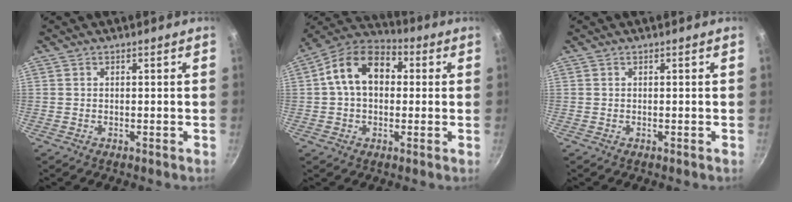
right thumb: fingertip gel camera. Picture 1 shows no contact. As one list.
[{"total": 13.0, "force": [1.9, 9.1, 9.0], "torque": [-0.119, 0.031, 0.010]}, {"total": 0.0}]